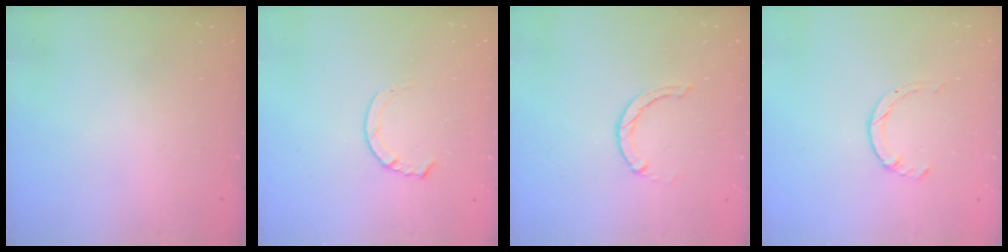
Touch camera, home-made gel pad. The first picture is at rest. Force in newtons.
{"total": 4.6, "press": 4.6, "slide": 0.5}
{"total": 0.0}
{"total": 1.7, "press": 1.7, "slide": 0.2}